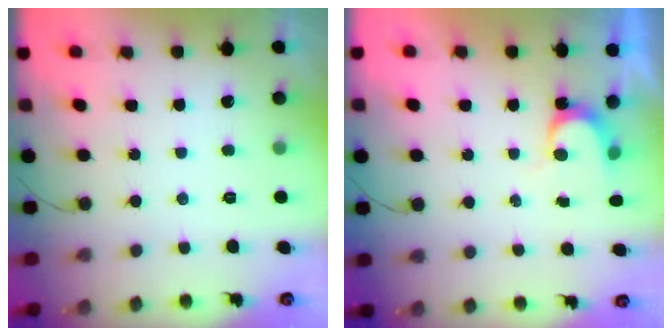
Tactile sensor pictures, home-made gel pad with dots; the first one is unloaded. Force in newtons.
{"total": 3.6, "press": 3.6, "slide": 0.2}